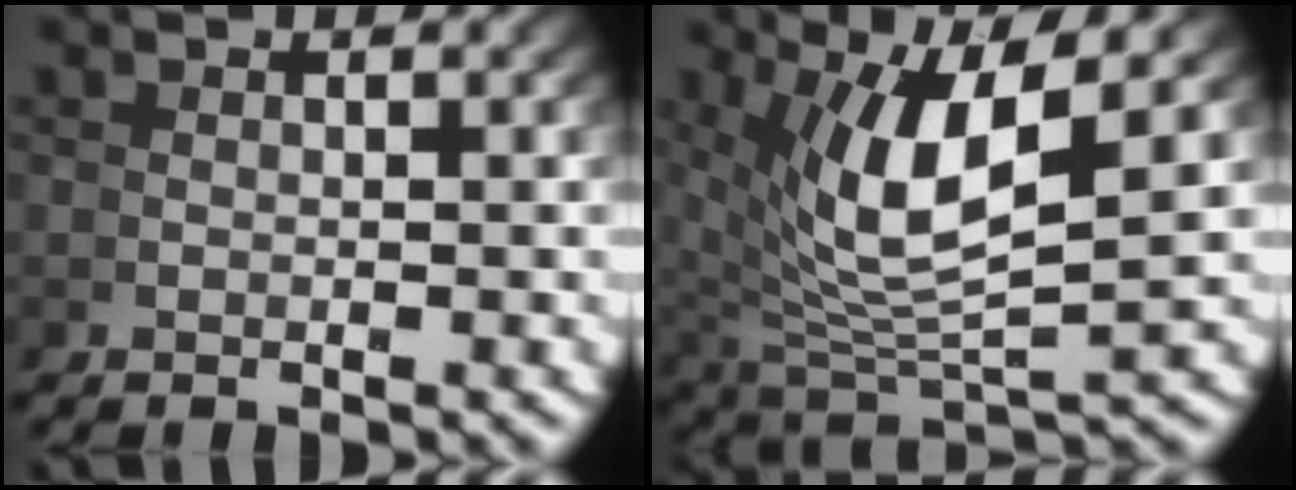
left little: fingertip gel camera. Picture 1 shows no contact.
{"total": 8.9, "force": [2.1, 3.6, 7.8], "torque": [-0.156, -0.018, 0.058]}